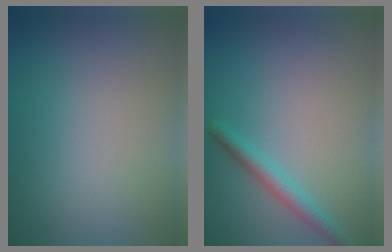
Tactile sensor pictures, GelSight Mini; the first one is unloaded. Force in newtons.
{"total": 2.1, "press": 2.1, "slide": 0.2}